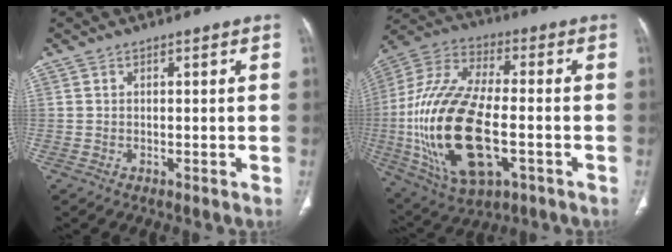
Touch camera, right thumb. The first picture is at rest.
{"total": 26.0, "force": [-4.8, 12.5, 22.3], "torque": [-0.477, 0.009, -0.072]}